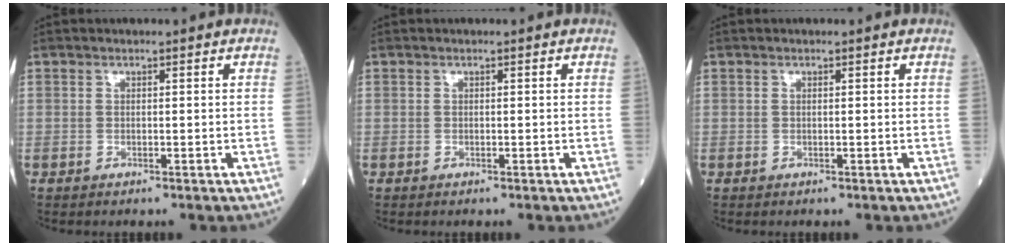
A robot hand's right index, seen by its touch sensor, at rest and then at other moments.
{"total": 0.0}
{"total": 0.0}